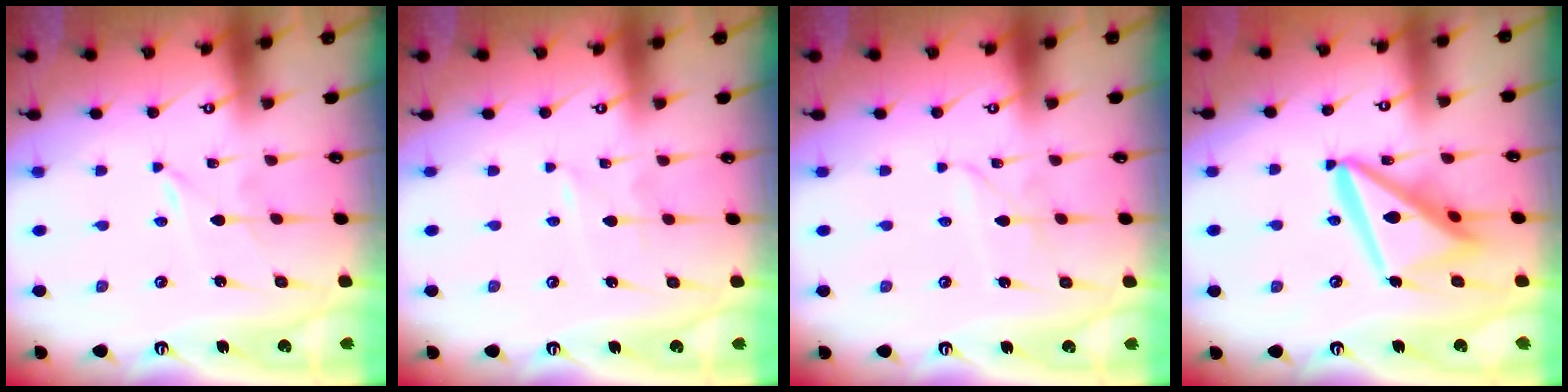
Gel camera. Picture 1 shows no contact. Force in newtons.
{"total": 0.9, "press": 0.9, "slide": 0.1}
{"total": 2.2, "press": 2.2, "slide": 0.2}
{"total": 17.0, "press": 16.9, "slide": 2.1}